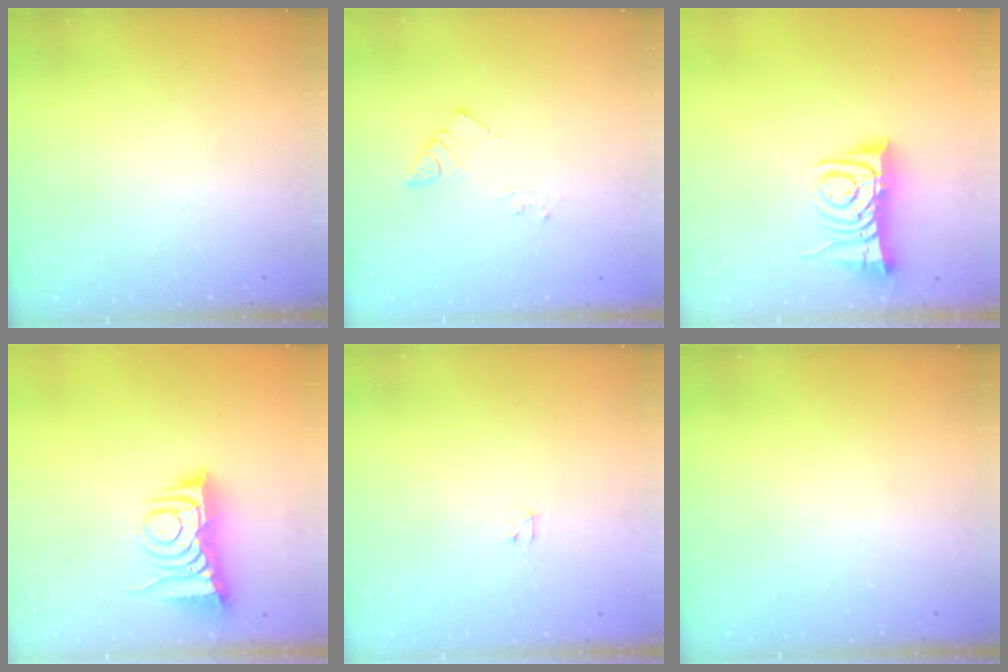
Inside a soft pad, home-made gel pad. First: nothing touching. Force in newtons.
{"total": 4.0, "press": 3.9, "slide": 0.5}
{"total": 9.1, "press": 9.1, "slide": 1.2}
{"total": 8.4, "press": 8.4, "slide": 0.8}
{"total": 2.4, "press": 2.3, "slide": 0.4}
{"total": 0.0}